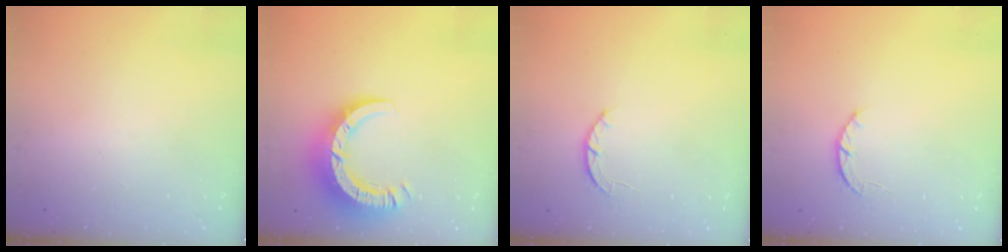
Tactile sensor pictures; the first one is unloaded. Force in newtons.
{"total": 10.6, "press": 10.5, "slide": 1.0}
{"total": 2.6, "press": 2.5, "slide": 0.4}
{"total": 2.6, "press": 2.5, "slide": 0.4}